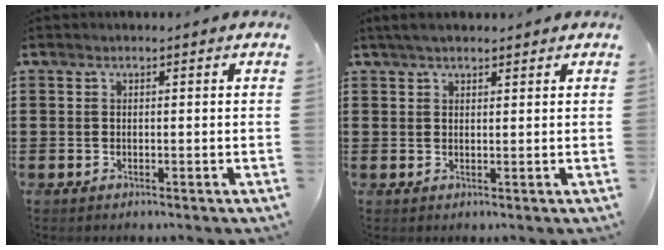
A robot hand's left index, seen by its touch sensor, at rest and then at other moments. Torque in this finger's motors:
{"motor_torque": [0.20, -0.23, 0.01, -0.02]}